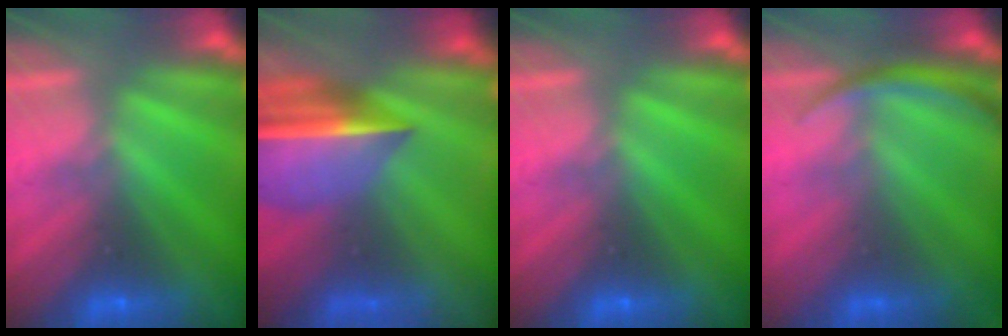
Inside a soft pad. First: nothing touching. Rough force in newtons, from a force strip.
{"total": 7.3}
{"total": 0.0}
{"total": 2.9}